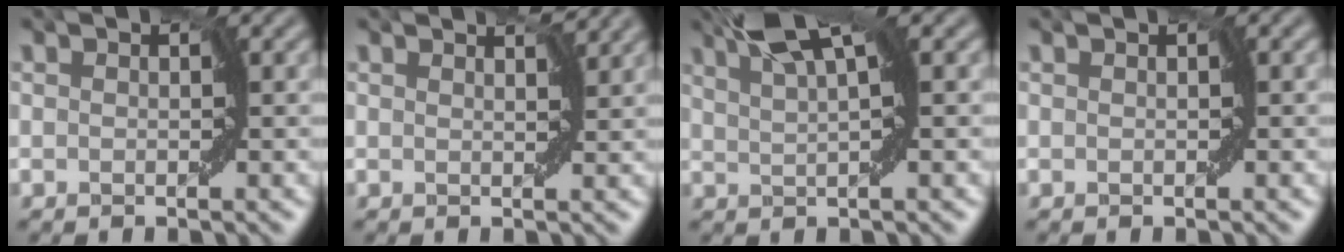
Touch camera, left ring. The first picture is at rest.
{"total": 1.3, "force": [1.1, 0.3, 0.7], "torque": [-0.018, -0.001, 0.014]}
{"total": 4.7, "force": [3.0, 0.5, 3.5], "torque": [-0.056, 0.023, 0.044]}
{"total": 0.0}